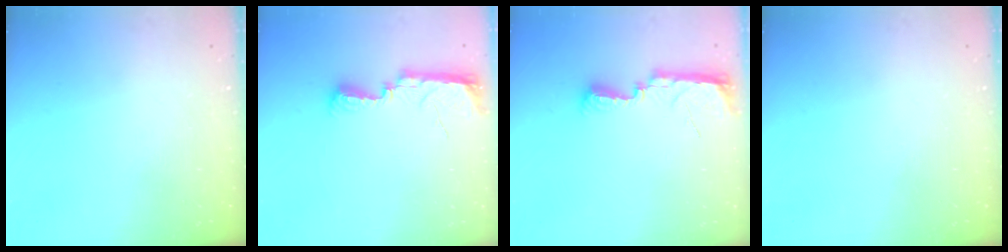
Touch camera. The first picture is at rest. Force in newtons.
{"total": 10.6, "press": 9.2, "slide": 5.3}
{"total": 7.9, "press": 7.8, "slide": 0.8}
{"total": 0.0}